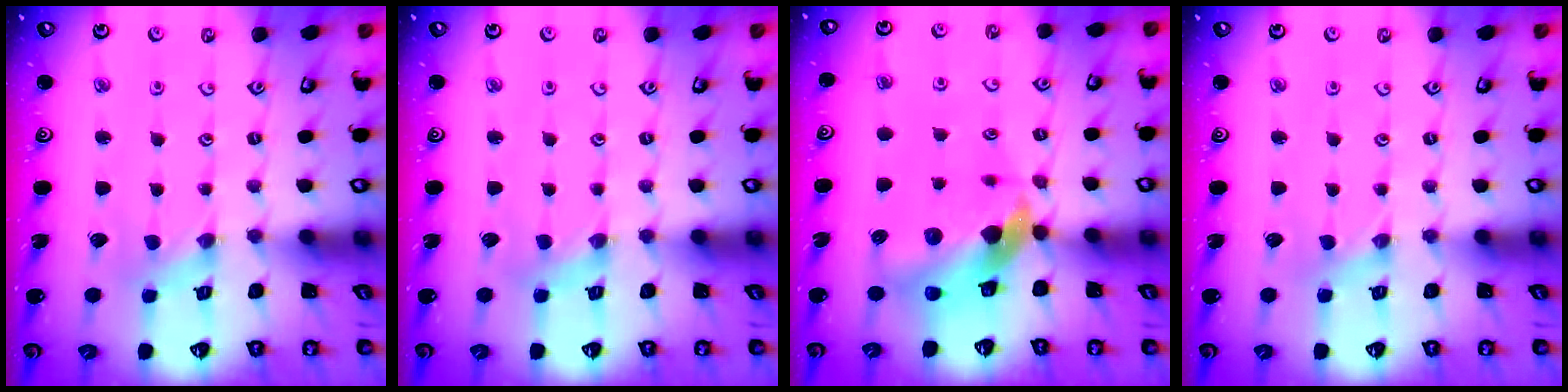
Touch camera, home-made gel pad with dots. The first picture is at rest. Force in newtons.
{"total": 0.9, "press": 0.9, "slide": 0.3}
{"total": 12.8, "press": 12.6, "slide": 2.1}
{"total": 0.0}